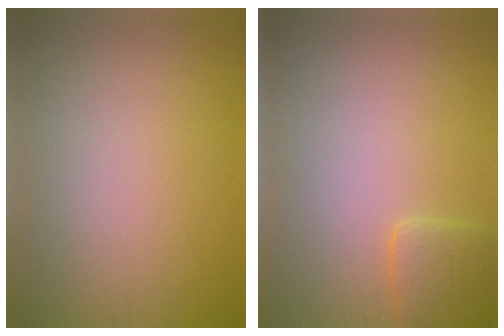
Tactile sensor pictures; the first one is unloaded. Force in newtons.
{"total": 2.4, "press": 2.4, "slide": 0.3}